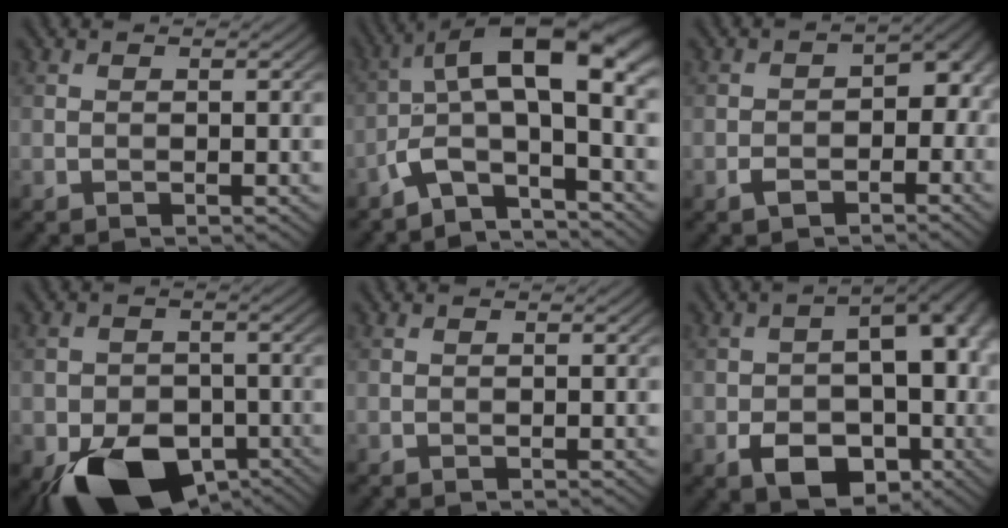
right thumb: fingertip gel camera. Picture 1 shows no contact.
{"total": 11.7, "force": [-2.0, 3.9, 10.9], "torque": [-0.190, 0.020, -0.049]}
{"total": 5.9, "force": [-2.0, 3.9, 3.9], "torque": [-0.050, -0.011, -0.038]}
{"total": 12.4, "force": [-6.5, 8.0, 6.9], "torque": [-0.114, -0.045, -0.099]}
{"total": 0.0}
{"total": 12.0, "force": [-3.0, 7.9, 8.6], "torque": [-0.114, -0.022, -0.041]}